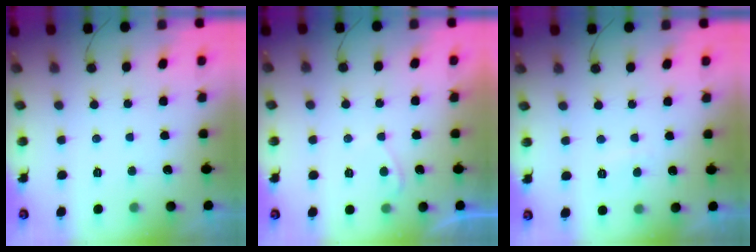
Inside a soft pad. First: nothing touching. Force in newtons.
{"total": 1.2, "press": 1.0, "slide": 0.6}
{"total": 1.3, "press": 1.2, "slide": 0.6}